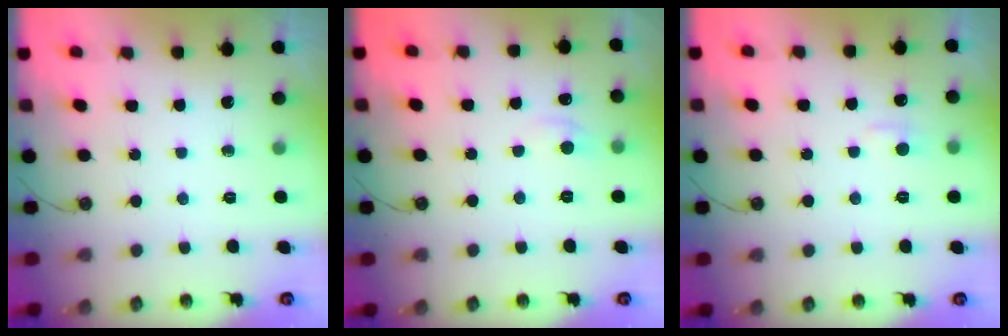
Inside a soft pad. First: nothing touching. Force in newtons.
{"total": 0.8, "press": 0.2, "slide": 0.7}
{"total": 2.0, "press": 1.9, "slide": 0.5}